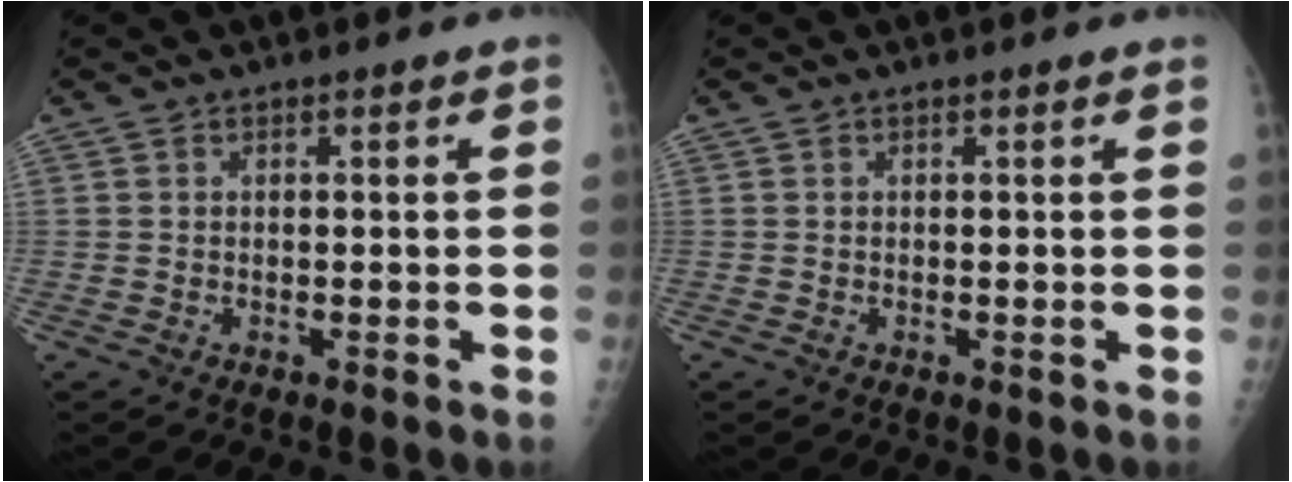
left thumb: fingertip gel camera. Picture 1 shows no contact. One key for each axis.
{"total": 0.0}